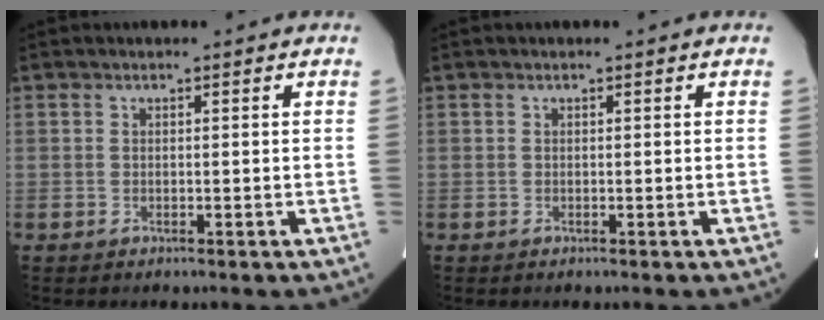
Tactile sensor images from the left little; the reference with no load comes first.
{"total": 0.0}